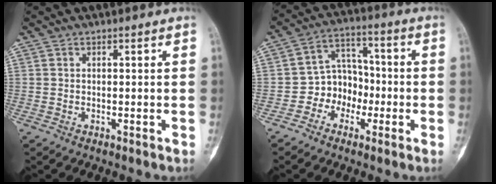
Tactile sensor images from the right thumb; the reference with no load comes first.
{"total": 8.7, "force": [-2.9, 7.4, 3.5], "torque": [-0.006, 0.045, -0.062]}